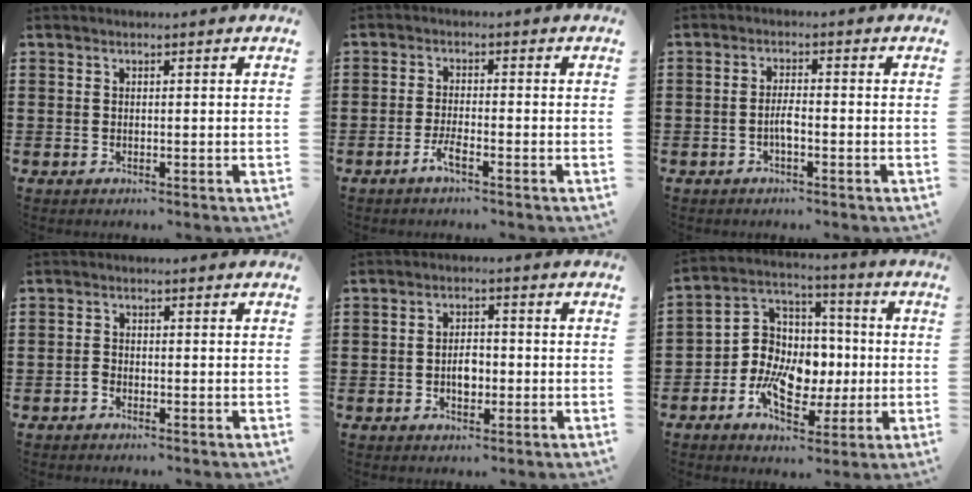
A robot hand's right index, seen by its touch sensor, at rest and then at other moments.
{"total": 2.6, "force": [-1.6, 0.3, 2.0], "torque": [-0.048, -0.004, -0.033]}
{"total": 2.7, "force": [-1.0, 0.6, 2.4], "torque": [-0.060, -0.001, -0.024]}
{"total": 1.1, "force": [-0.9, 0.5, 0.4], "torque": [-0.011, -0.002, -0.017]}
{"total": 3.3, "force": [-0.8, 1.8, 2.7], "torque": [-0.044, 0.000, -0.016]}
{"total": 11.2, "force": [-2.6, 8.4, 6.9], "torque": [-0.156, 0.014, -0.046]}